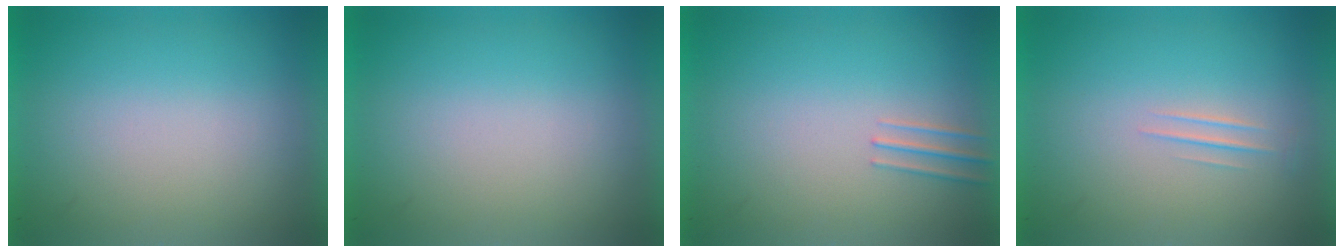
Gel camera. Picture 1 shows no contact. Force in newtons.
{"total": 0.0}
{"total": 1.0}
{"total": 1.1}